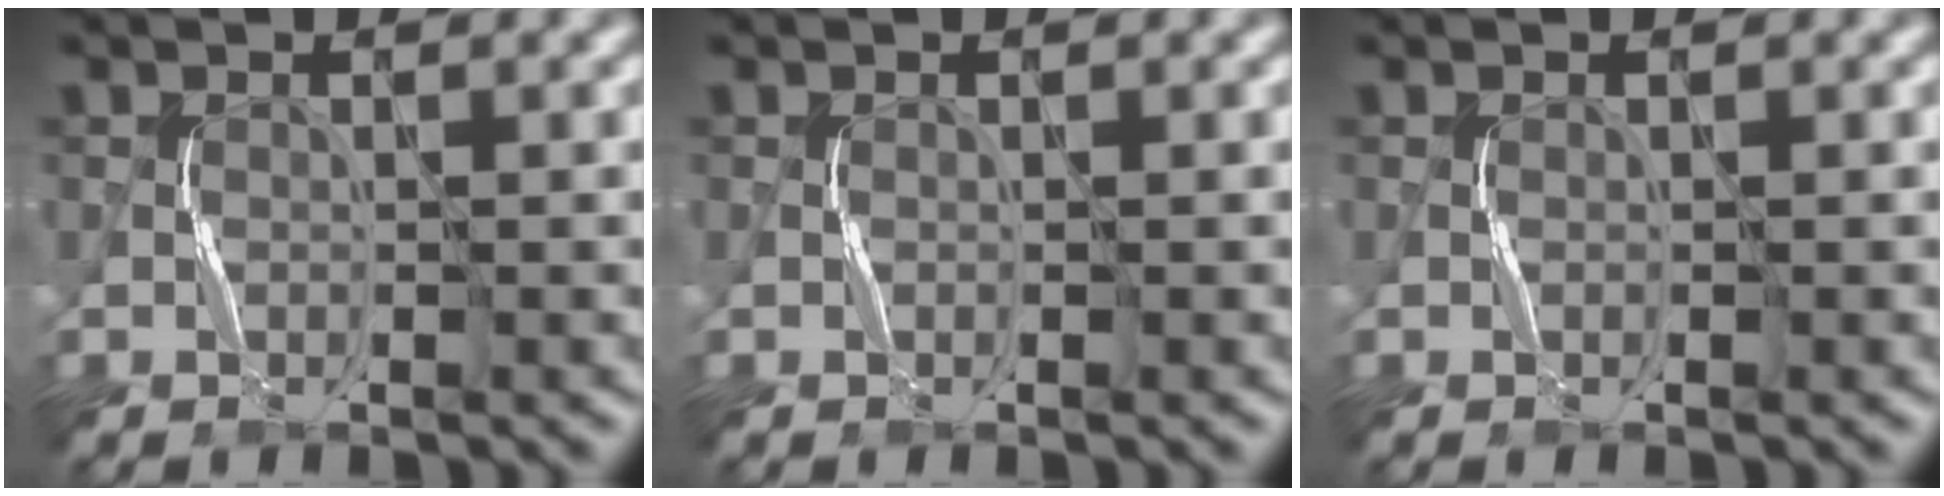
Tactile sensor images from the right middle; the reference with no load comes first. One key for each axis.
{"total": 0.0}
{"total": 0.0}